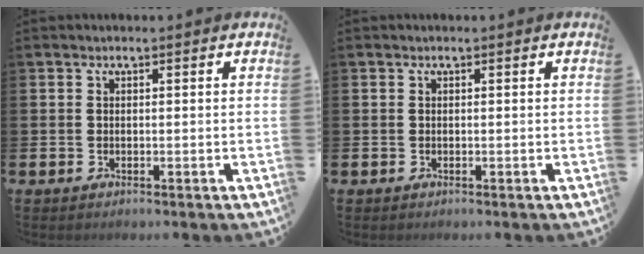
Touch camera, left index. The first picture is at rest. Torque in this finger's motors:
{"motor_torque": [0.01, 0.01, 0.00, 0.00]}